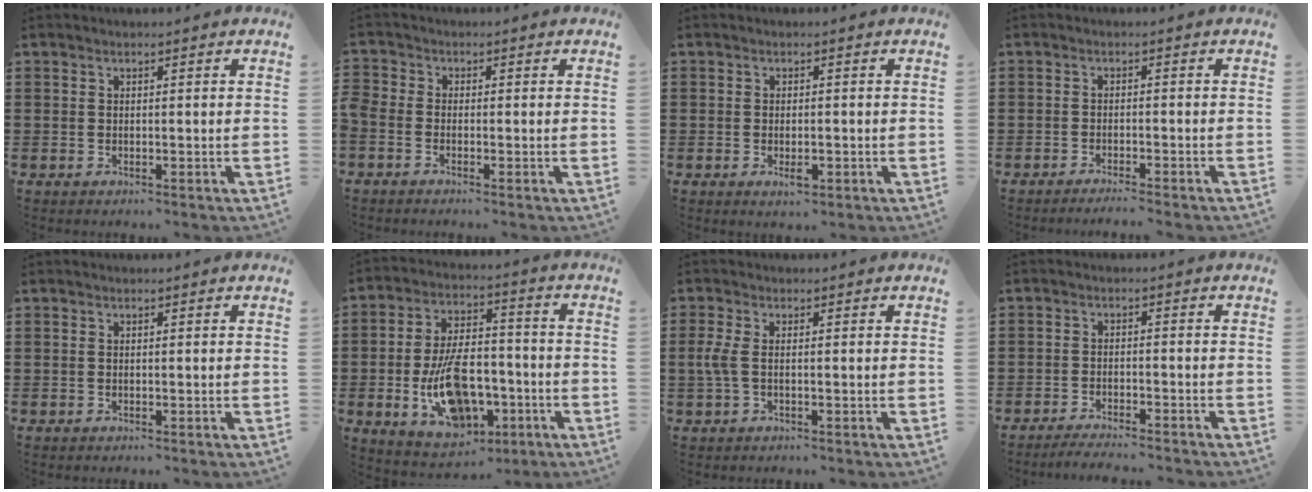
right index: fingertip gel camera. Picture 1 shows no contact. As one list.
[{"total": 1.2, "force": [-1.0, 0.5, 0.5], "torque": [-0.019, 0.000, -0.022]}, {"total": 2.2, "force": [-0.7, 0.9, 1.9], "torque": [-0.035, 0.000, -0.012]}, {"total": 1.7, "force": [-1.6, -0.3, 0.4], "torque": [-0.006, 0.003, -0.032]}, {"total": 0.0}, {"total": 13.1, "force": [-4.0, 7.5, 9.9], "torque": [-0.176, 0.004, -0.069]}, {"total": 2.9, "force": [-0.3, 1.0, 2.7], "torque": [-0.072, -0.006, -0.011]}, {"total": 2.6, "force": [-2.6, -0.1, 0.1], "torque": [-0.006, 0.001, -0.055]}]